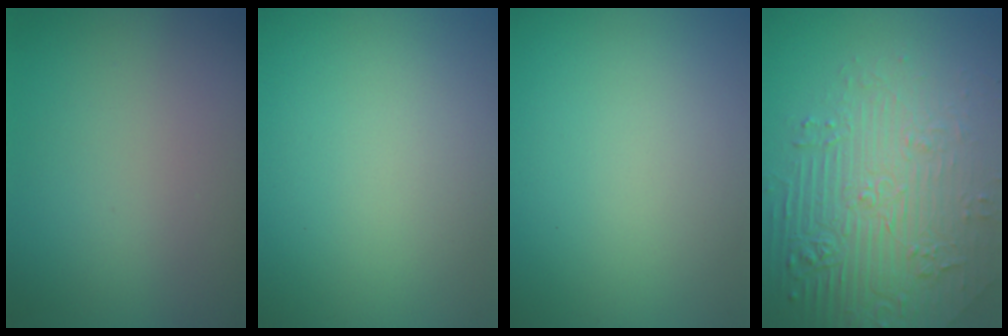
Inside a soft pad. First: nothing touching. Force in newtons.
{"total": 0.0}
{"total": 0.0}
{"total": 8.3, "press": 5.8, "slide": 5.9}